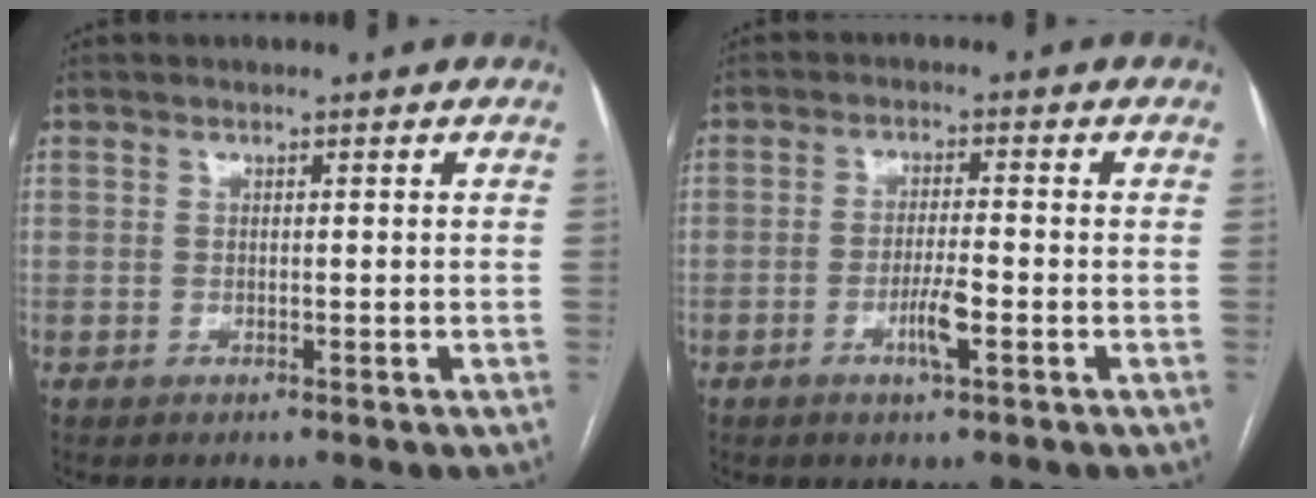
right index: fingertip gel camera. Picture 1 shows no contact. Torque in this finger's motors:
{"motor_torque": [0.23, -0.04, 0.04, 0.06]}